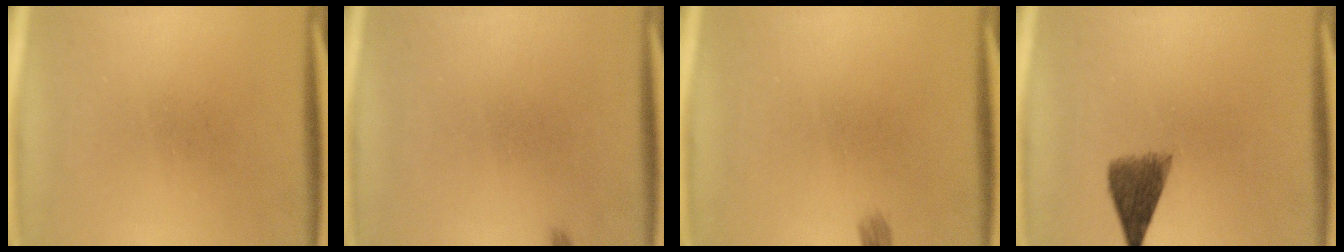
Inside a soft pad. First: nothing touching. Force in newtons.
{"total": 0.5}
{"total": 1.0}
{"total": 5.2}